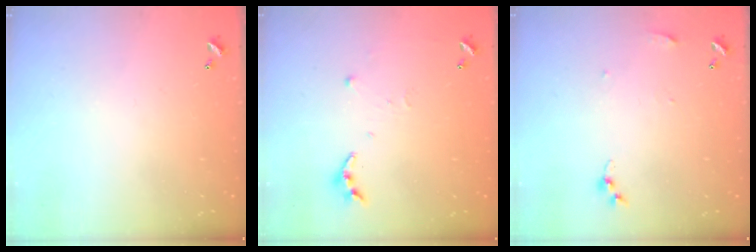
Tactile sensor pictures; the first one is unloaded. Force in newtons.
{"total": 3.8, "press": 3.8, "slide": 0.4}
{"total": 3.8, "press": 3.8, "slide": 0.5}